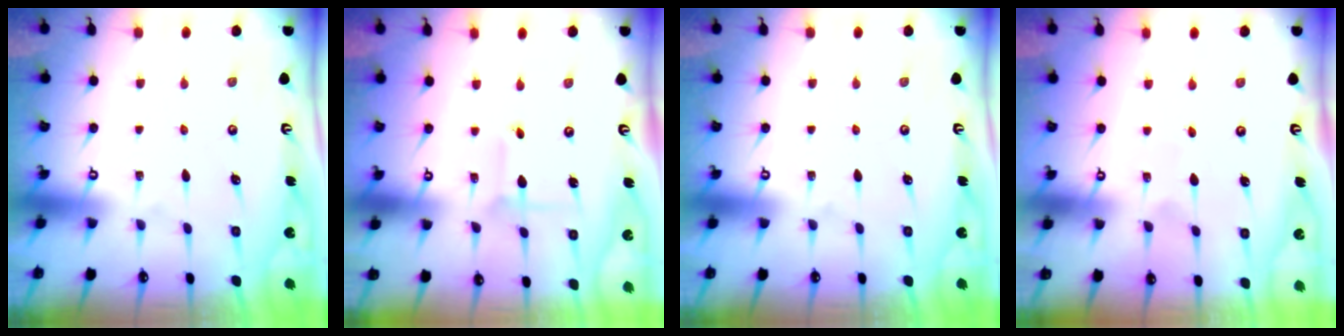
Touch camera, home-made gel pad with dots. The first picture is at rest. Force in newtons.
{"total": 3.7, "press": 3.7, "slide": 0.3}
{"total": 0.0}
{"total": 2.7, "press": 2.7, "slide": 0.3}